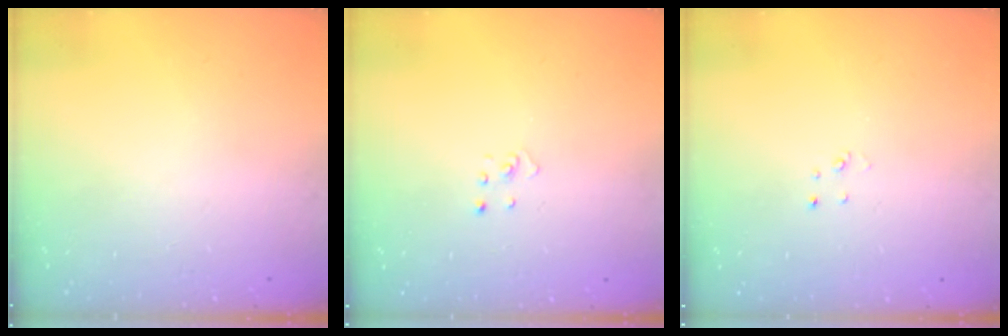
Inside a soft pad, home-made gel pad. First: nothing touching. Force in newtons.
{"total": 1.9, "press": 1.9, "slide": 0.1}
{"total": 2.0, "press": 2.0, "slide": 0.2}